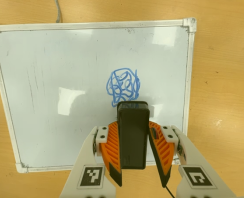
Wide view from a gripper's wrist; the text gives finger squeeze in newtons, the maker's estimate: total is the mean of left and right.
{"total": 5.5, "left": 4.2, "right": 6.7}